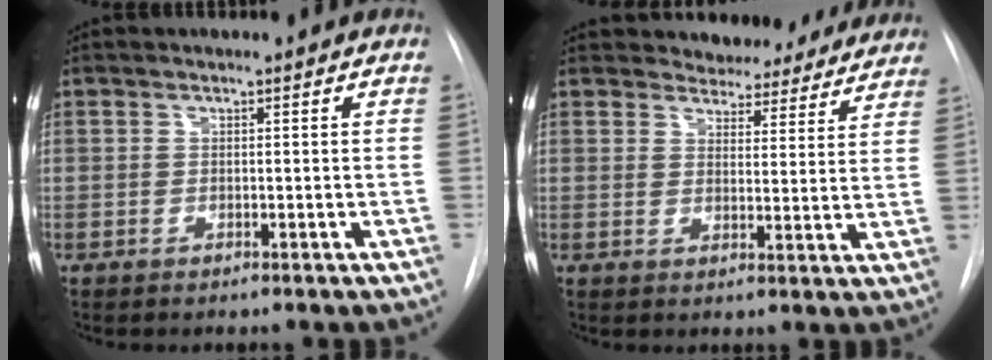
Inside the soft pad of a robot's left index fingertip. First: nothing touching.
{"total": 12.6, "force": [11.6, 4.5, 2.2], "torque": [0.001, -0.018, 0.126]}